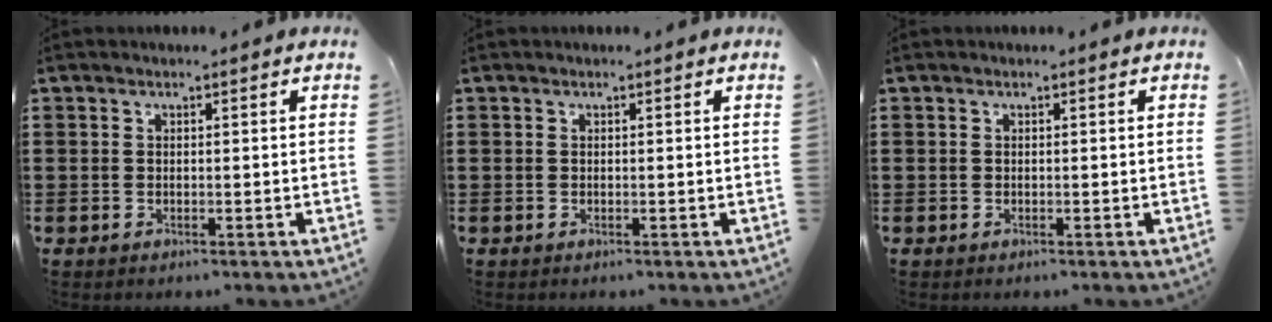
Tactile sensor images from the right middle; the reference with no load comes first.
{"total": 0.0}
{"total": 0.0}